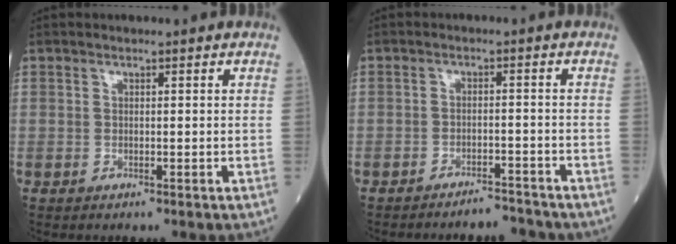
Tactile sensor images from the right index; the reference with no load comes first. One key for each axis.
{"total": 3.9, "fx": -3.8, "fy": 0.7, "fz": 0.4, "tx": -0.002, "ty": -0.003, "tz": -0.060}